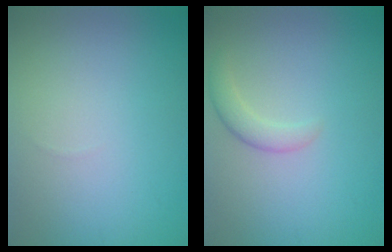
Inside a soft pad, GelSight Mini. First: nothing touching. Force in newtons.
{"total": 1.9, "press": 1.9, "slide": 0.2}